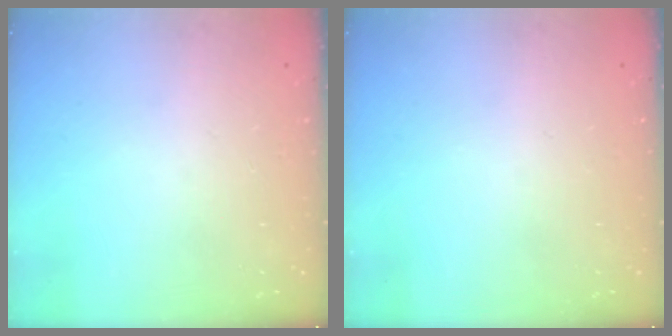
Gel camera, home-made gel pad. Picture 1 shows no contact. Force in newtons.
{"total": 0.0}